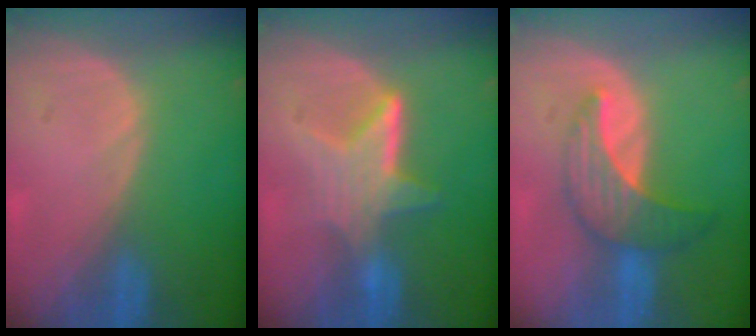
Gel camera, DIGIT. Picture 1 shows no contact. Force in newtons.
{"total": 6.7, "press": 6.1, "slide": 2.7}
{"total": 7.3, "press": 6.7, "slide": 2.9}